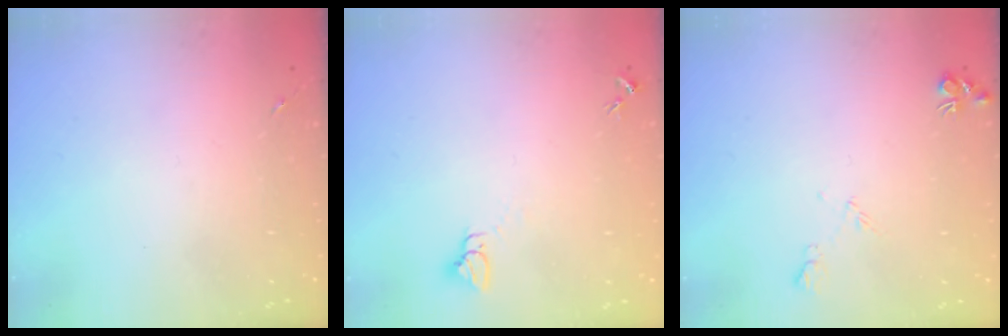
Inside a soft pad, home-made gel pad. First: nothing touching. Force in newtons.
{"total": 3.0, "press": 3.0, "slide": 0.1}
{"total": 5.8, "press": 5.8, "slide": 0.8}